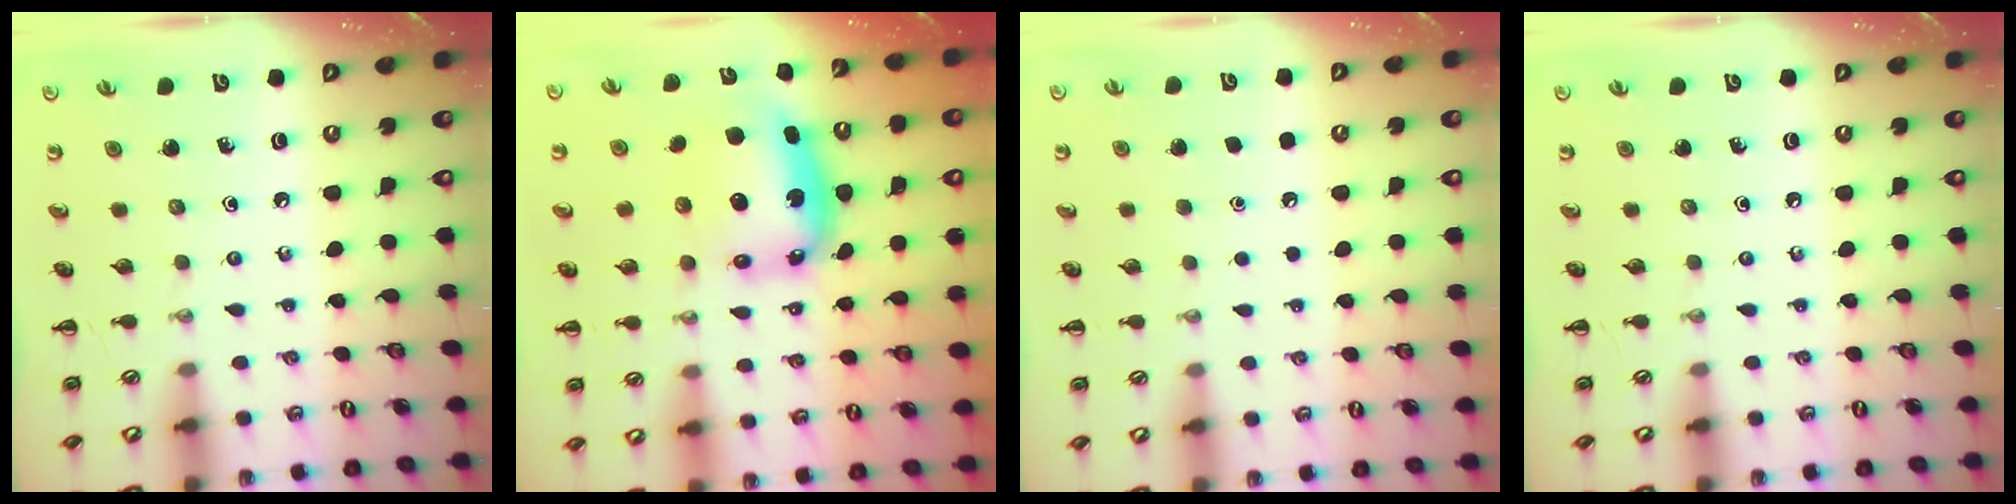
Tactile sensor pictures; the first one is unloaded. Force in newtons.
{"total": 6.6, "press": 6.3, "slide": 2.0}
{"total": 1.8, "press": 1.7, "slide": 0.1}
{"total": 0.0}